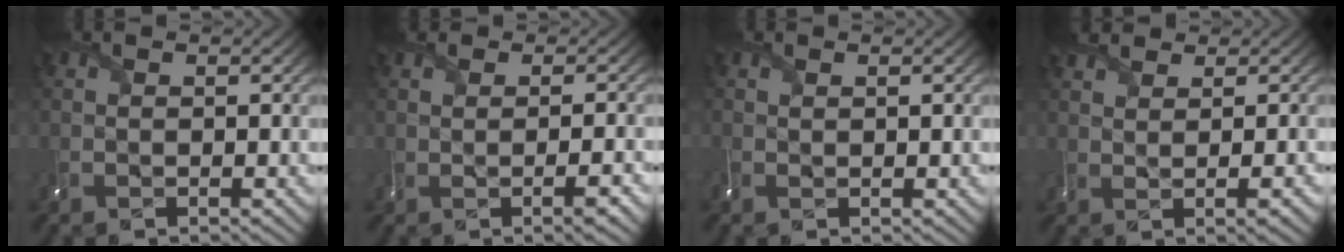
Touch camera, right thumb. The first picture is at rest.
{"total": 2.4, "force": [0.1, 0.6, 2.3], "torque": [-0.026, 0.013, -0.019]}
{"total": 0.0}
{"total": 3.3, "force": [2.4, 0.7, 2.1], "torque": [-0.042, 0.007, 0.036]}